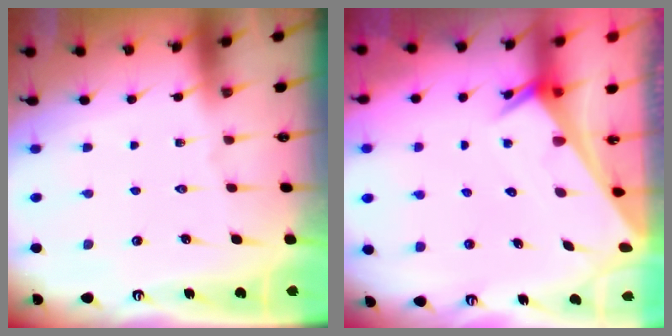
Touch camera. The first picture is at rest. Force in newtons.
{"total": 2.7, "press": 2.7, "slide": 0.1}